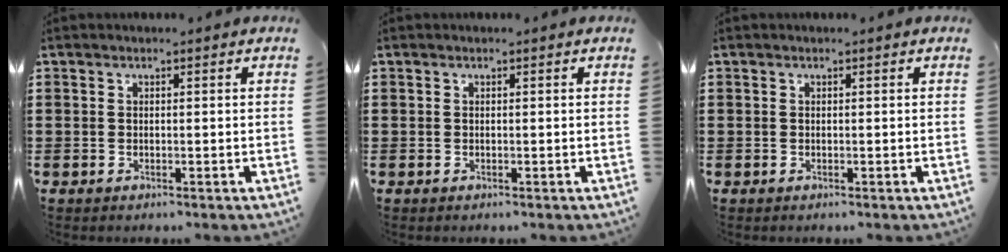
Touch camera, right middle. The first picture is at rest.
{"total": 0.0}
{"total": 0.0}